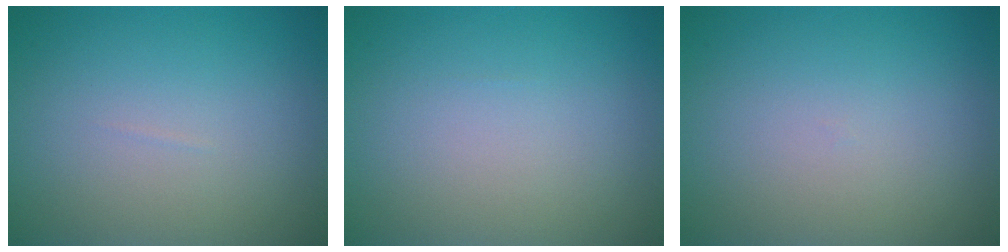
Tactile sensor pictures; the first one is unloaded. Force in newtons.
{"total": 0.0}
{"total": 0.0}